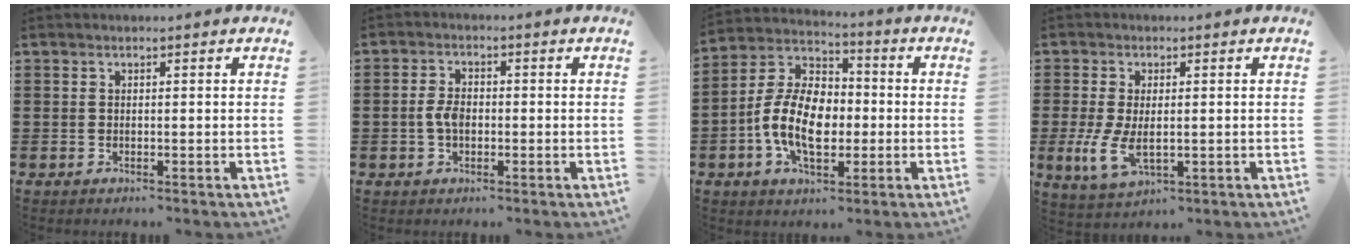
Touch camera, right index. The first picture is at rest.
{"total": 2.9, "force": [-0.5, 1.7, 2.3], "torque": [-0.059, -0.001, -0.012]}
{"total": 11.4, "force": [-2.2, 7.1, 8.6], "torque": [-0.204, 0.008, -0.044]}
{"total": 6.3, "force": [-0.5, 3.3, 5.3], "torque": [-0.131, -0.004, -0.014]}